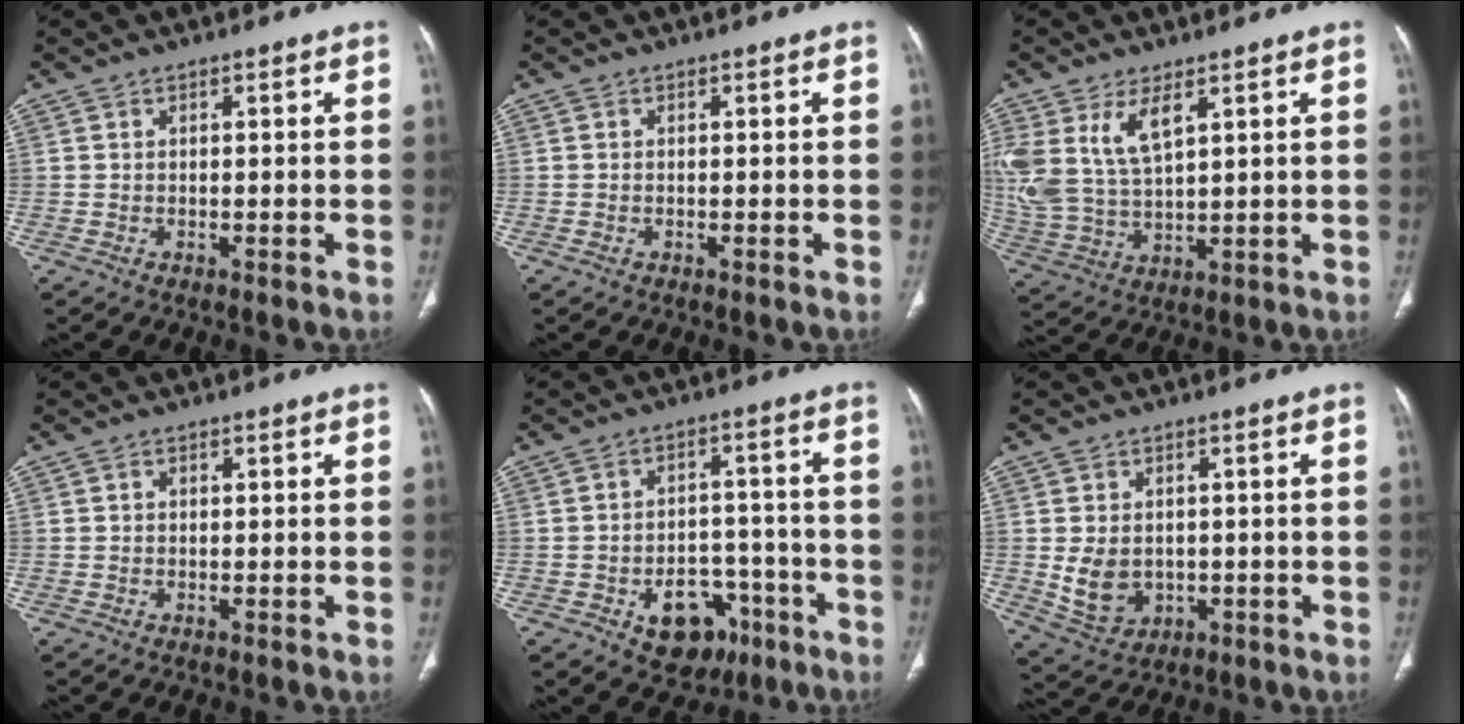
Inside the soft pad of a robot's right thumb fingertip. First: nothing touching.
{"total": 0.0}
{"total": 12.3, "force": [5.5, 6.1, 9.1], "torque": [-0.201, -0.016, 0.126]}
{"total": 0.7, "force": [0.2, 0.6, 0.3], "torque": [-0.001, 0.001, 0.003]}
{"total": 10.9, "force": [-5.3, 7.6, 5.7], "torque": [-0.042, 0.041, -0.063]}
{"total": 7.3, "force": [-0.3, 5.7, 4.5], "torque": [-0.064, -0.004, 0.017]}